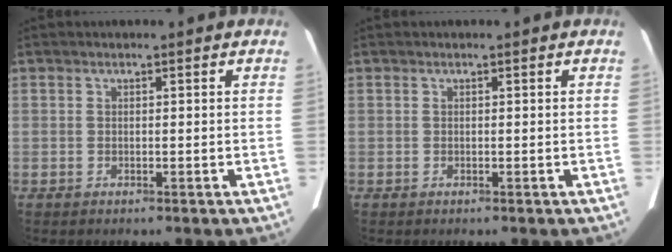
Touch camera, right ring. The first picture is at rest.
{"total": 0.0}